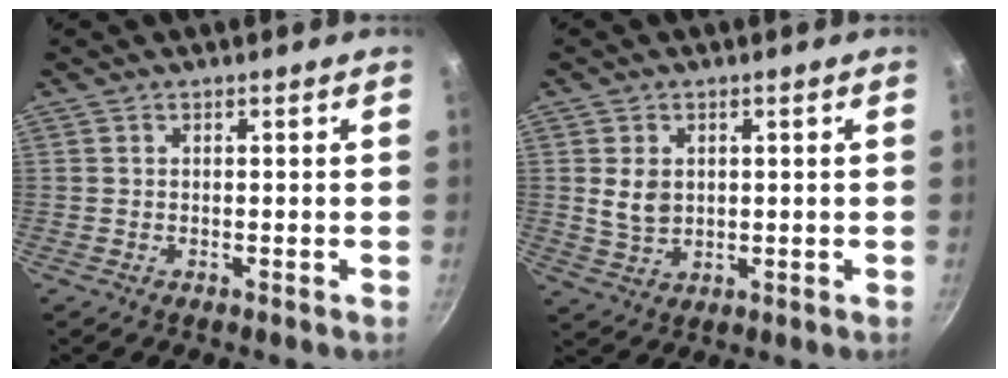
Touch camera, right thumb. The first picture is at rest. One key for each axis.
{"total": 4.5, "fx": 0.9, "fy": 3.4, "fz": 2.8, "tx": -0.038, "ty": -0.011, "tz": 0.026}